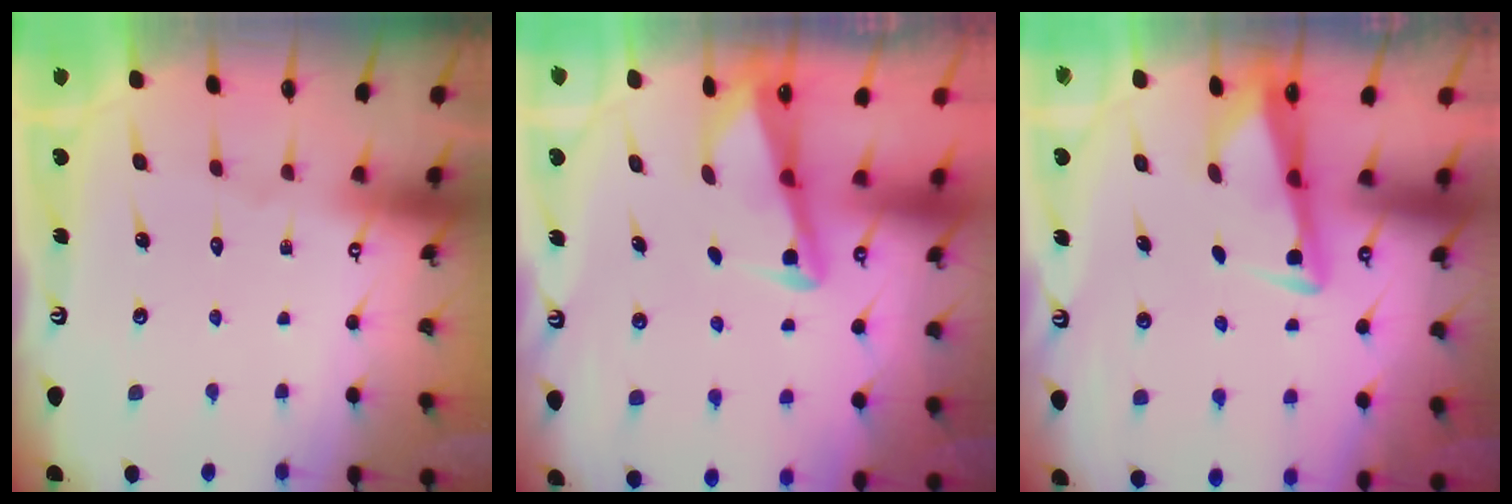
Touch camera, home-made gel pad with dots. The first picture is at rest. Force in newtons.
{"total": 3.0, "press": 3.0, "slide": 0.4}
{"total": 3.4, "press": 3.4, "slide": 0.4}